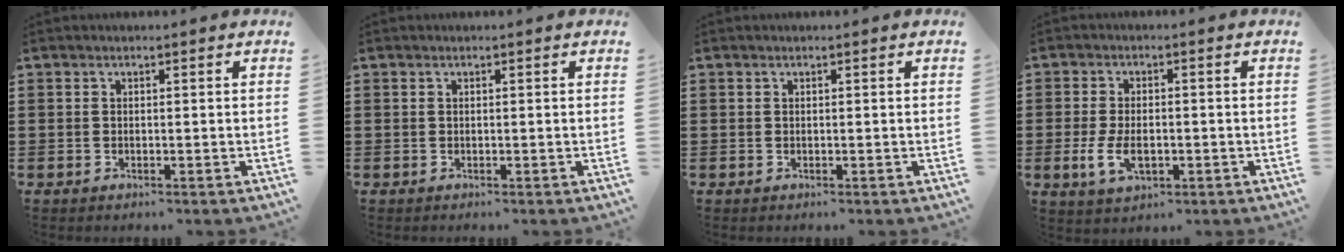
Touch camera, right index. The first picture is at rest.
{"total": 0.0}
{"total": 0.0}
{"total": 4.9, "force": [-1.1, 2.7, 4.0], "torque": [-0.093, -0.006, -0.023]}